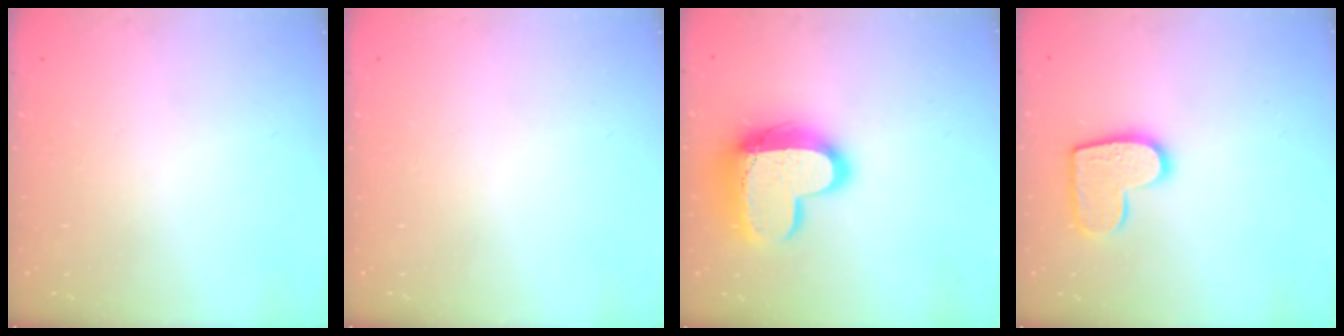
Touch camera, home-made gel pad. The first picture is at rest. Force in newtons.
{"total": 0.0}
{"total": 16.7, "press": 16.7, "slide": 1.5}
{"total": 12.7, "press": 12.6, "slide": 0.8}